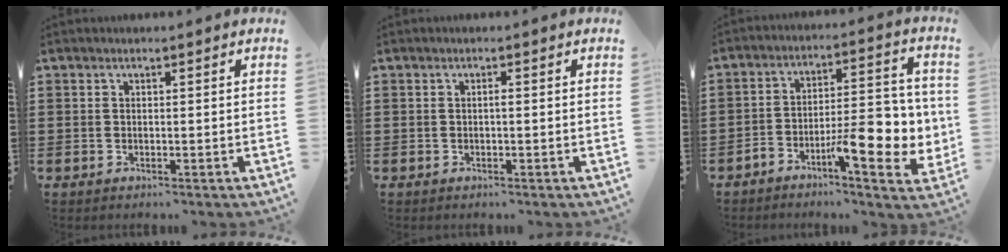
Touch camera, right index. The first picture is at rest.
{"total": 0.6, "force": [-0.1, 0.1, 0.6], "torque": [-0.011, -0.003, -0.002]}
{"total": 10.5, "force": [-4.1, 3.7, 8.9], "torque": [-0.127, 0.000, -0.071]}